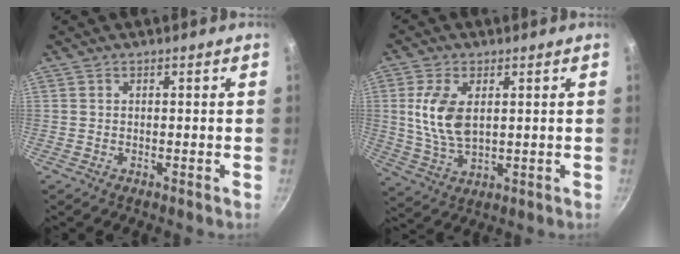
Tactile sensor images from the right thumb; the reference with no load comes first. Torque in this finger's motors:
{"motor_torque": [-0.16, 0.85, 1.24, -0.19, 0.36]}